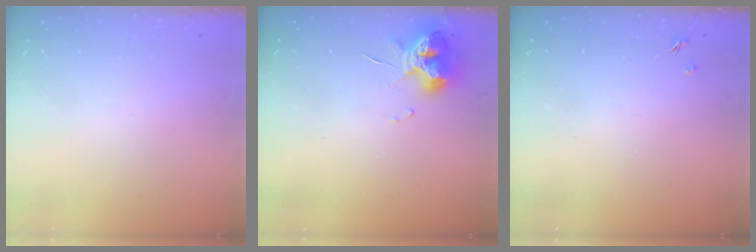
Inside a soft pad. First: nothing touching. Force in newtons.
{"total": 8.9, "press": 8.8, "slide": 1.1}
{"total": 1.3, "press": 1.3, "slide": 0.3}